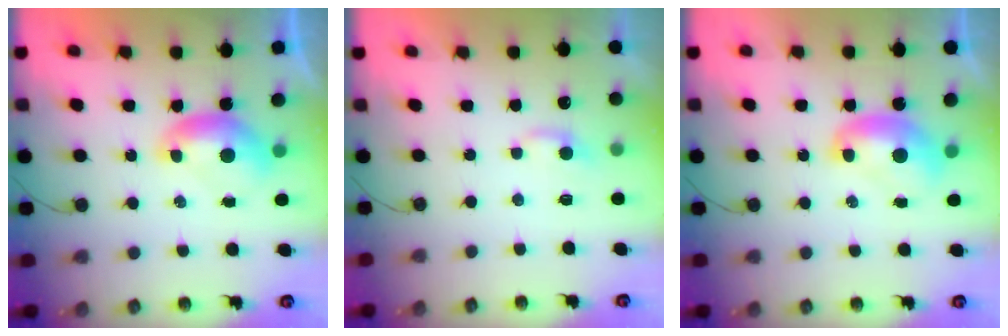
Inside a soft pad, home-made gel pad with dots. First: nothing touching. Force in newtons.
{"total": 2.5, "press": 2.4, "slide": 0.4}
{"total": 1.8, "press": 1.8, "slide": 0.2}